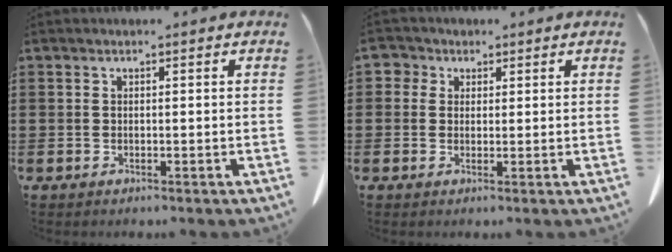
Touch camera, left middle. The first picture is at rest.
{"total": 2.8, "force": [1.3, 2.4, 0.8], "torque": [-0.019, 0.008, 0.021]}